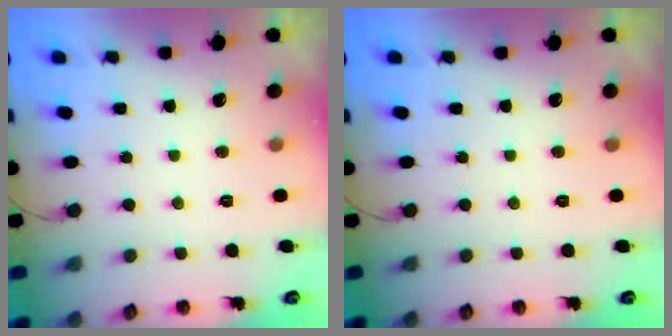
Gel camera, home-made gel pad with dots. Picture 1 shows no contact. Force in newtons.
{"total": 0.0}